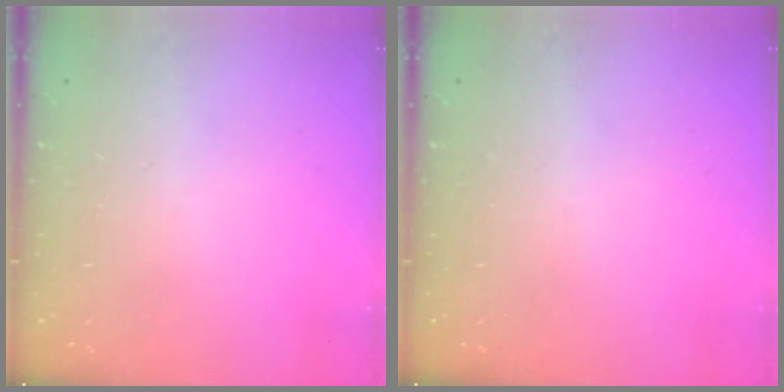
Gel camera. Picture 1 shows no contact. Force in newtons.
{"total": 0.0}